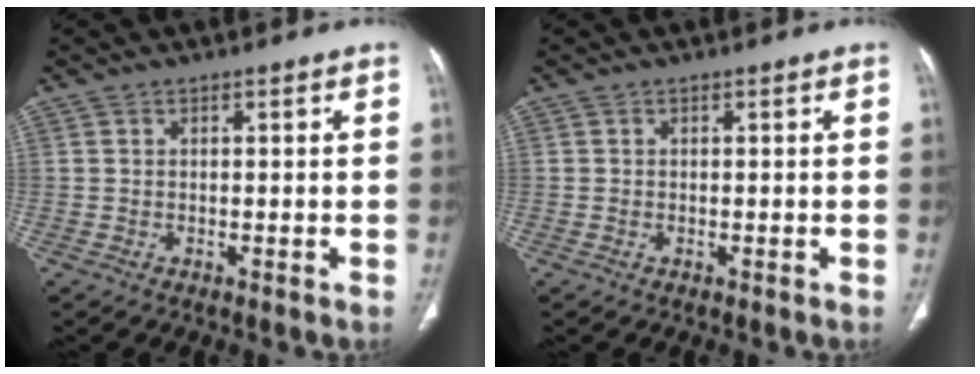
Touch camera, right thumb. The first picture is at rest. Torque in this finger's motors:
{"motor_torque": [-0.12, 0.07, -0.04, -0.30, -0.01]}